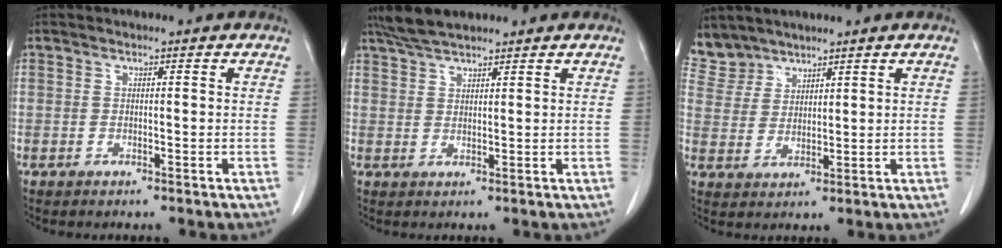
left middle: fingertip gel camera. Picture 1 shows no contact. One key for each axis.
{"total": 5.4, "fx": 4.8, "fy": 0.9, "fz": 2.4, "tx": -0.053, "ty": 0.019, "tz": 0.091}
{"total": 4.7, "fx": 4.4, "fy": 1.7, "fz": -0.5, "tx": 0.009, "ty": 0.003, "tz": 0.098}